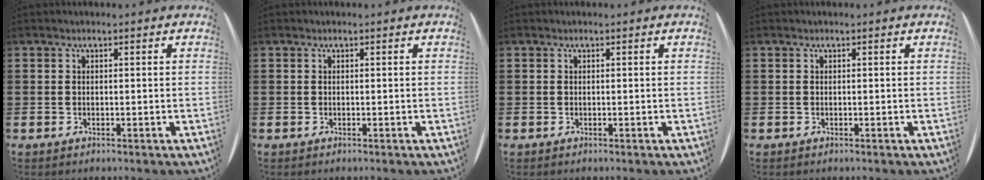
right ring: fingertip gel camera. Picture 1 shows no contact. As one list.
[{"total": 0.0}, {"total": 0.0}, {"total": 0.0}]